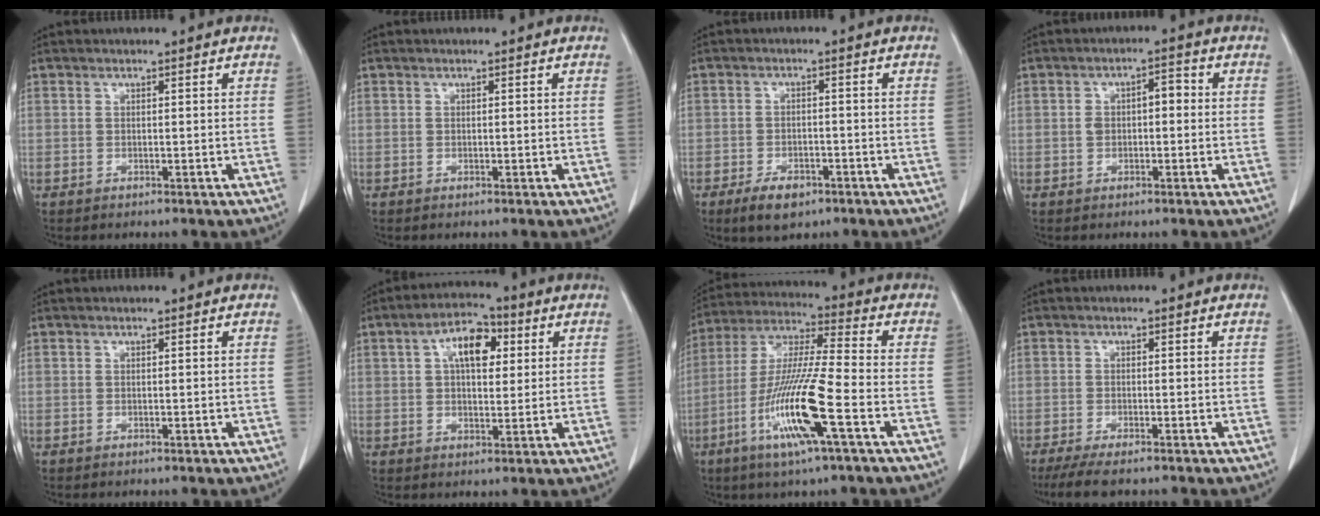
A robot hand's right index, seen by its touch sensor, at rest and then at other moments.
{"total": 0.0}
{"total": 5.0, "force": [-3.2, 2.4, 3.0], "torque": [-0.056, -0.001, -0.046]}
{"total": 3.8, "force": [0.1, 2.1, 3.2], "torque": [-0.059, 0.027, 0.001]}
{"total": 0.0}
{"total": 8.2, "force": [2.7, 4.0, 6.6], "torque": [-0.115, 0.023, 0.041]}
{"total": 15.0, "force": [-5.6, 0.2, 13.9], "torque": [-0.285, -0.016, -0.111]}
{"total": 5.7, "force": [-4.5, 0.9, 3.4], "torque": [-0.054, -0.013, -0.072]}